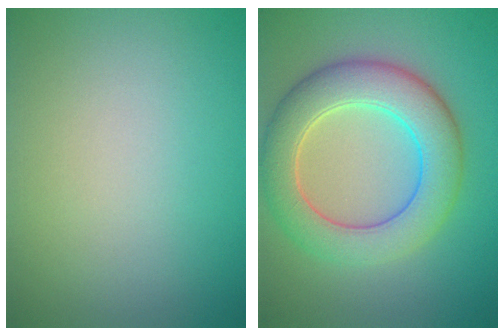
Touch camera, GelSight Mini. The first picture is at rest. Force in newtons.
{"total": 7.1, "press": 7.1, "slide": 0.1}